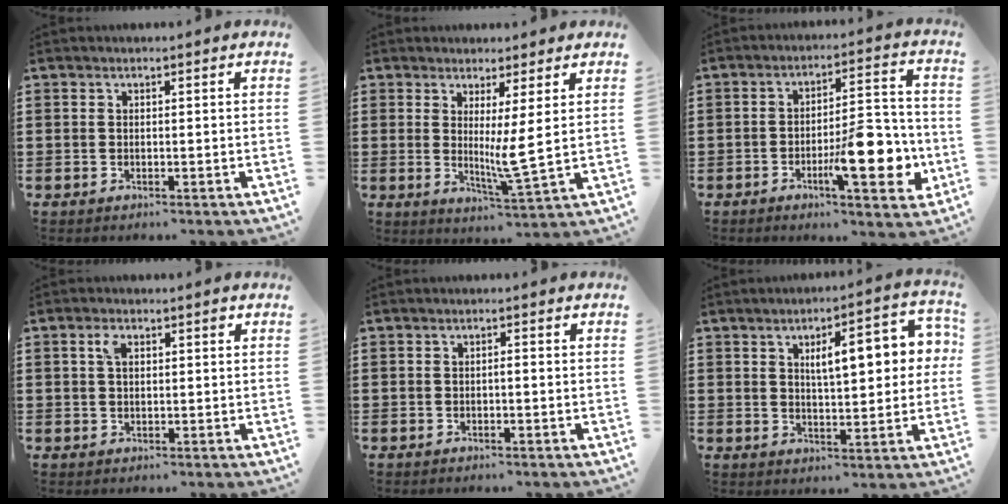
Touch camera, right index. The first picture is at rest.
{"total": 5.7, "force": [1.4, -0.4, 5.6], "torque": [-0.090, -0.024, 0.020]}
{"total": 11.7, "force": [-4.0, 3.4, 10.5], "torque": [-0.150, -0.003, -0.067]}
{"total": 2.8, "force": [1.0, 1.4, 2.2], "torque": [-0.041, 0.006, 0.014]}
{"total": 0.7, "force": [-0.3, 0.1, 0.6], "torque": [-0.012, -0.005, -0.005]}
{"total": 8.6, "force": [2.5, 3.0, 7.7], "torque": [-0.111, -0.007, 0.030]}